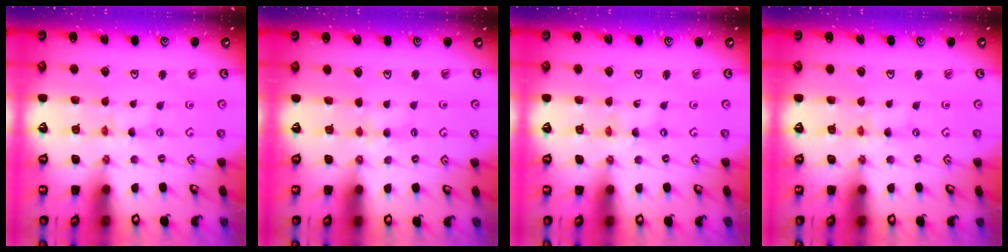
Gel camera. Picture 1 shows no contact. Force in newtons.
{"total": 2.9, "press": 2.8, "slide": 0.3}
{"total": 0.0}
{"total": 1.2, "press": 1.1, "slide": 0.3}